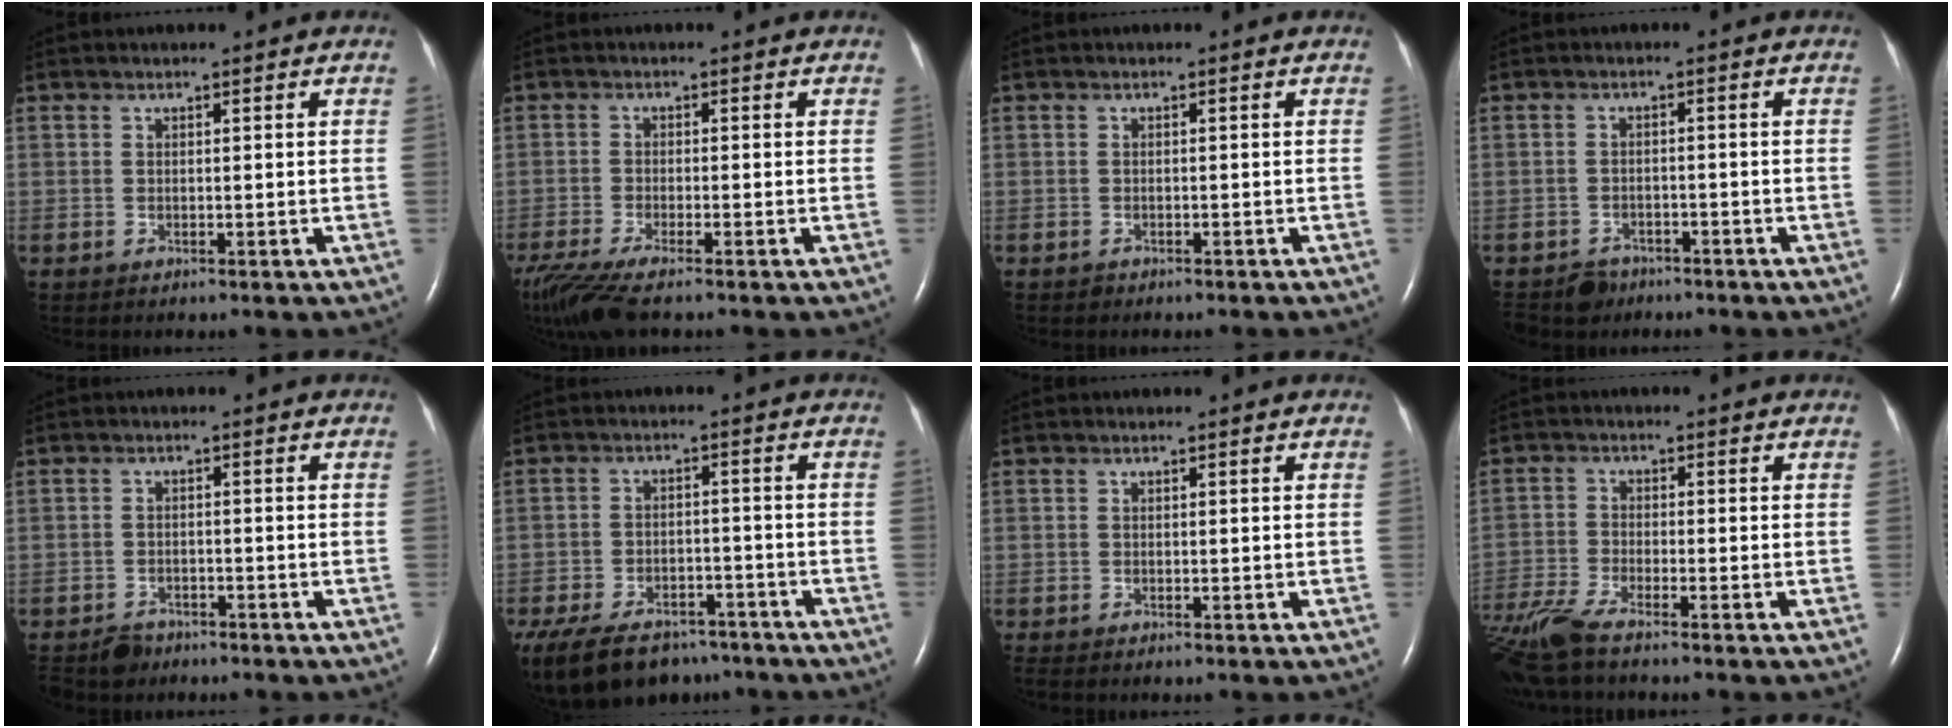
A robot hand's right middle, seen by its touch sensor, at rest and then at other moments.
{"total": 8.0, "force": [-6.2, 0.7, 5.0], "torque": [-0.096, -0.025, -0.113]}
{"total": 0.6, "force": [-0.5, 0.3, 0.0], "torque": [-0.009, -0.001, -0.010]}
{"total": 4.3, "force": [-3.4, 2.6, 0.2], "torque": [-0.004, 0.000, -0.057]}
{"total": 4.5, "force": [-3.8, 2.3, 0.7], "torque": [-0.014, -0.005, -0.066]}
{"total": 20.7, "force": [-15.1, 10.8, 9.2], "torque": [-0.254, -0.028, -0.214]}
{"total": 0.6, "force": [-0.6, 0.0, 0.2], "torque": [-0.006, -0.002, -0.011]}
{"total": 8.1, "force": [-6.7, 0.4, 4.4], "torque": [-0.100, -0.023, -0.129]}